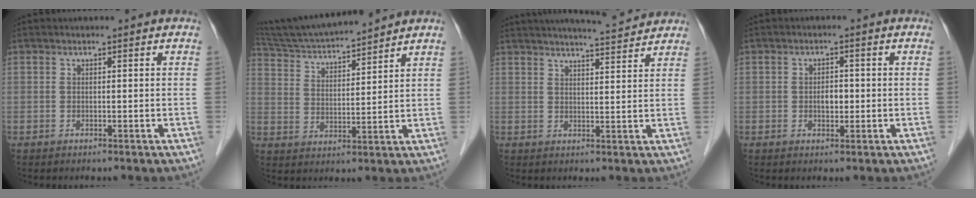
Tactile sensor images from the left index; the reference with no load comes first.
{"total": 13.5, "force": [12.5, 0.3, 5.1], "torque": [-0.097, 0.011, 0.216]}
{"total": 9.4, "force": [8.9, 0.3, 3.2], "torque": [-0.052, 0.012, 0.118]}
{"total": 2.4, "force": [-0.4, 1.4, 1.9], "torque": [-0.030, 0.004, -0.004]}